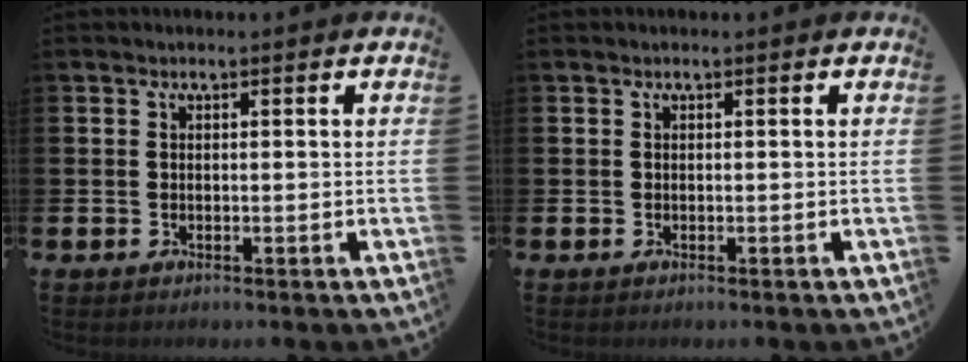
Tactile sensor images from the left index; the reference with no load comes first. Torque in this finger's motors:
{"motor_torque": [-0.03, 0.03, 0.00, 0.00]}